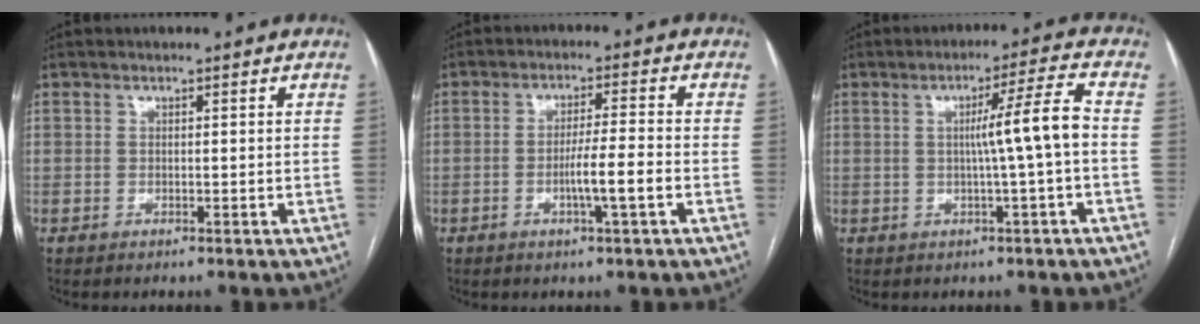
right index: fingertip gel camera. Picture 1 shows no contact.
{"total": 5.6, "force": [-1.8, -0.3, 5.3], "torque": [-0.094, -0.004, -0.033]}
{"total": 6.7, "force": [-0.3, -1.3, 6.6], "torque": [-0.104, 0.010, -0.002]}